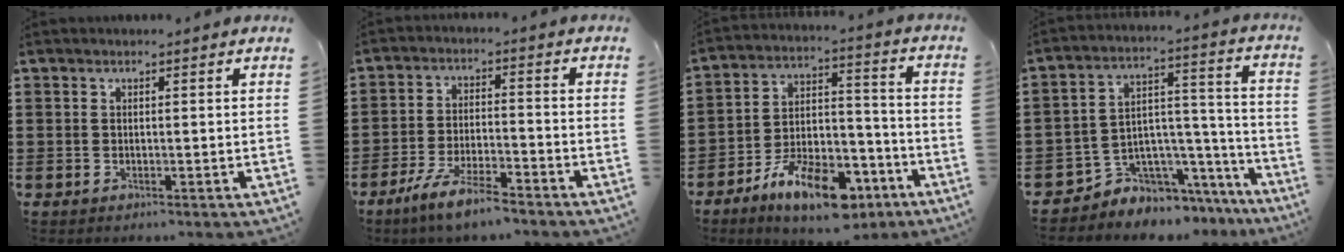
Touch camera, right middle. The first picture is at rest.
{"total": 6.4, "force": [-5.0, 0.8, 3.8], "torque": [-0.087, -0.006, -0.098]}
{"total": 12.6, "force": [-8.5, 4.9, 7.9], "torque": [-0.141, 0.039, -0.155]}
{"total": 5.5, "force": [-4.6, 3.0, -0.4], "torque": [-0.003, 0.001, -0.088]}